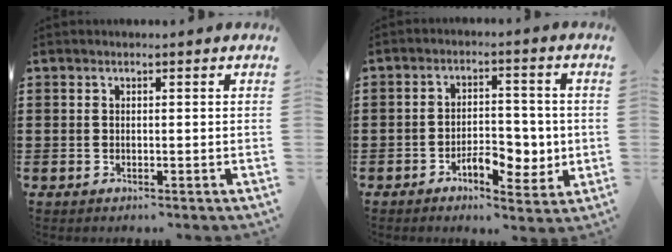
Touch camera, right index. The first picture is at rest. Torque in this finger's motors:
{"motor_torque": [-0.03, -0.02, 0.34, 0.07]}